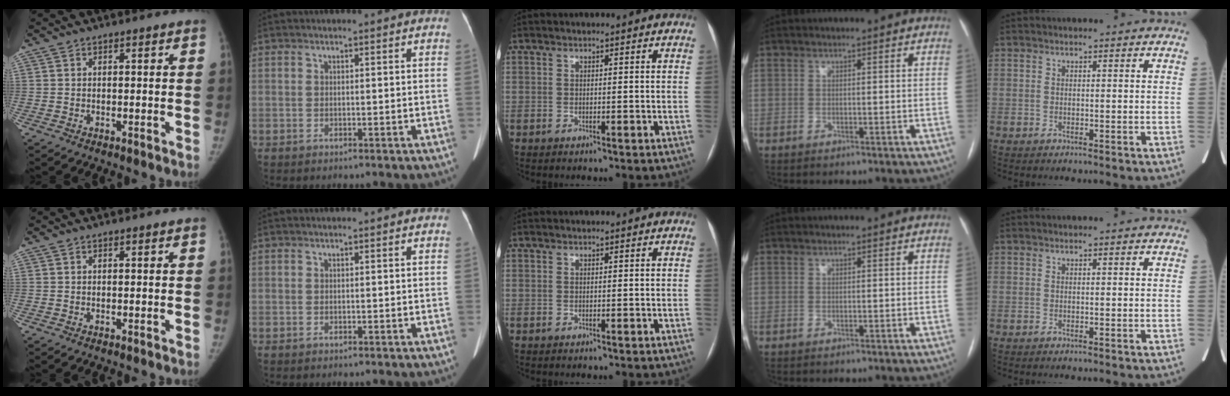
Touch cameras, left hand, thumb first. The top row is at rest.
{}